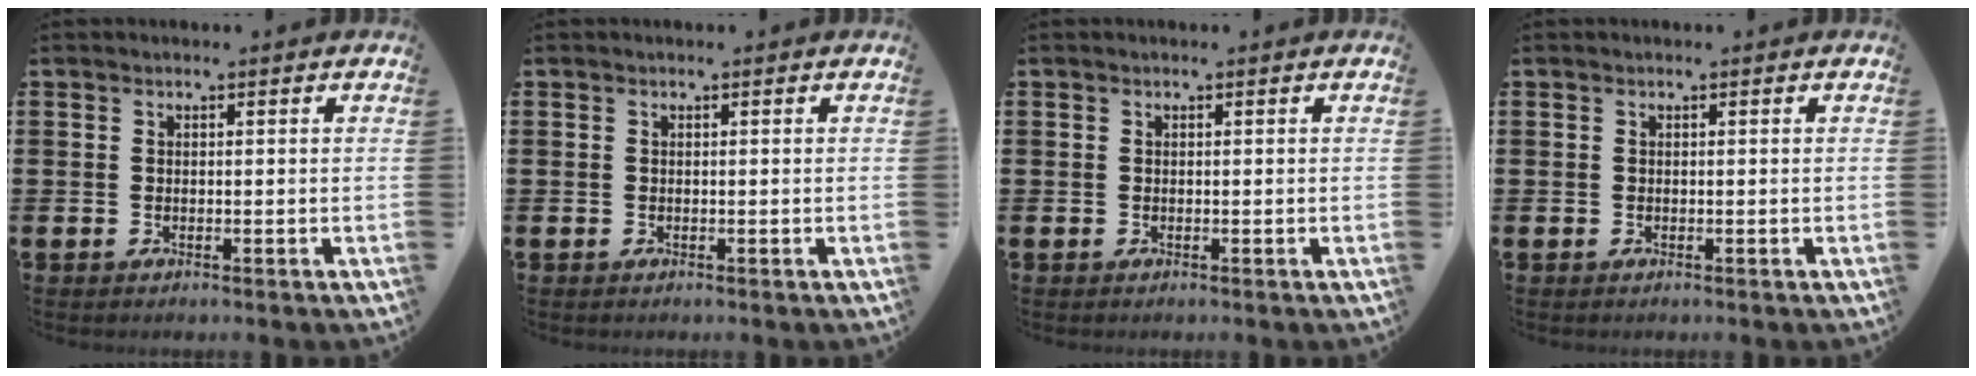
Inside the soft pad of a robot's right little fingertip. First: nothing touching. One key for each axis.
{"total": 0.0}
{"total": 0.0}
{"total": 0.0}